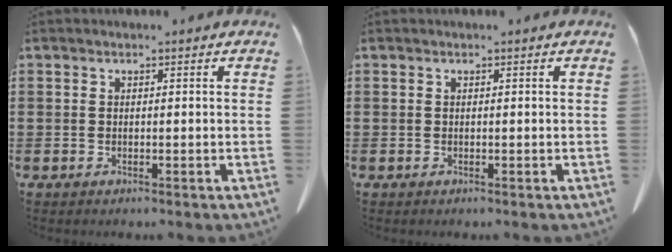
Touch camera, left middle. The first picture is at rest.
{"total": 0.0}